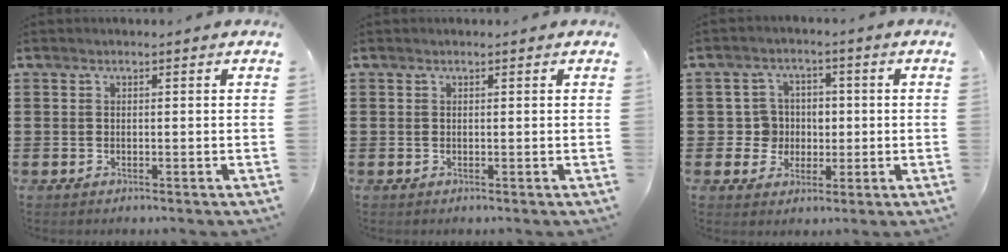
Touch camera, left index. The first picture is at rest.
{"total": 0.0}
{"total": 4.8, "force": [-0.2, 4.7, 1.0], "torque": [-0.042, 0.014, -0.006]}